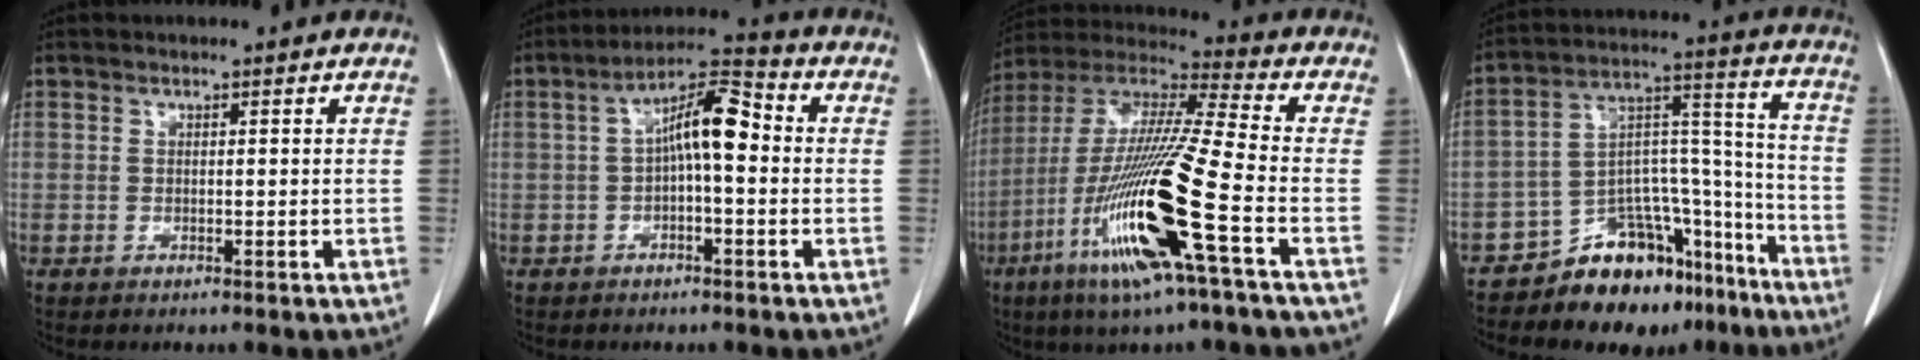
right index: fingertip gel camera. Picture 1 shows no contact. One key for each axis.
{"total": 8.4, "fx": 0.2, "fy": 2.2, "fz": 8.1, "tx": -0.141, "ty": 0.033, "tz": -0.001}
{"total": 20.8, "fx": -7.7, "fy": 0.1, "fz": 19.3, "tx": -0.415, "ty": -0.034, "tz": -0.155}
{"total": 16.8, "fx": -12.9, "fy": 7.4, "fz": 7.9, "tx": -0.096, "ty": 0.070, "tz": -0.201}